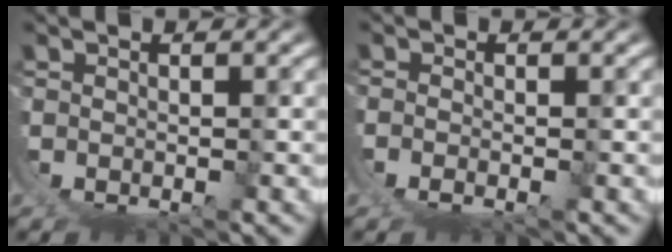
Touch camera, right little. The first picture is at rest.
{"total": 1.4, "force": [0.1, 0.5, 1.3], "torque": [-0.035, -0.008, 0.008]}